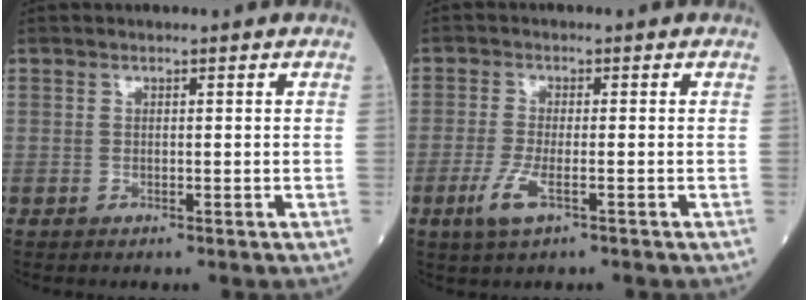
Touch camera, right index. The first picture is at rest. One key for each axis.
{"total": 4.4, "fx": -2.1, "fy": 0.7, "fz": 3.8, "tx": -0.088, "ty": -0.010, "tz": -0.042}